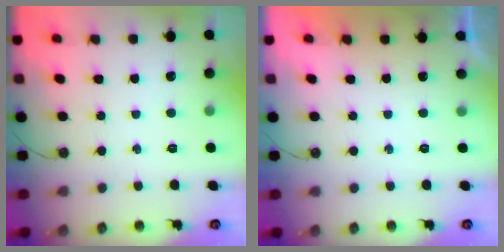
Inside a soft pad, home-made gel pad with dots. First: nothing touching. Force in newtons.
{"total": 0.0}